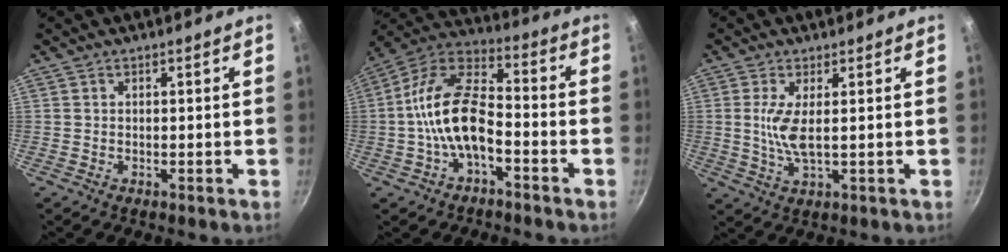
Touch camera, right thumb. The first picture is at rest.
{"total": 14.1, "force": [-4.0, 7.2, 11.5], "torque": [-0.205, 0.053, -0.088]}
{"total": 5.6, "force": [0.7, 1.5, 5.3], "torque": [-0.118, -0.007, 0.017]}